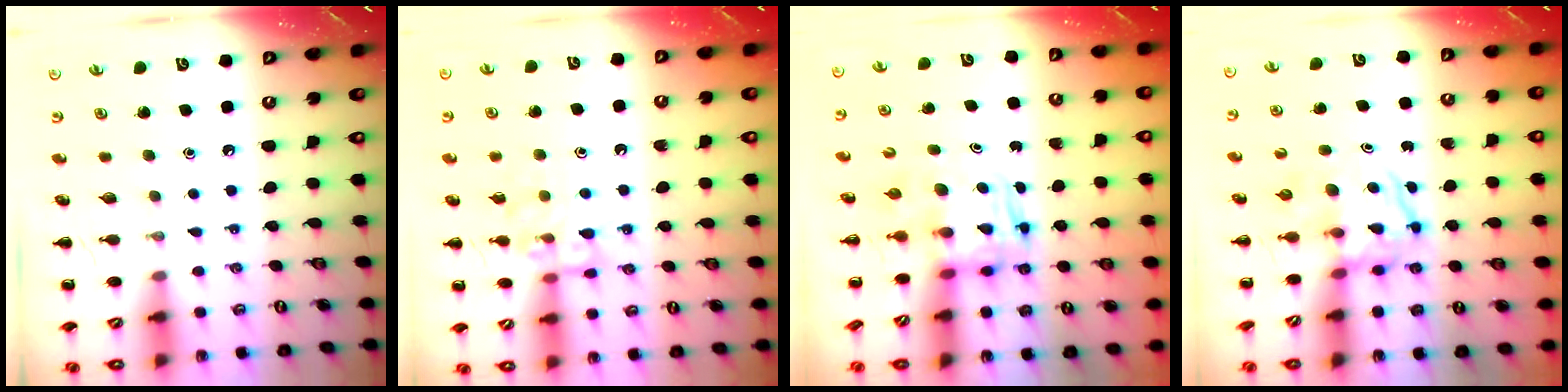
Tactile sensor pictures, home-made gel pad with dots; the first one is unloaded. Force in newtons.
{"total": 11.6, "press": 11.6, "slide": 1.0}
{"total": 2.6, "press": 2.6, "slide": 0.2}
{"total": 3.8, "press": 3.8, "slide": 0.4}